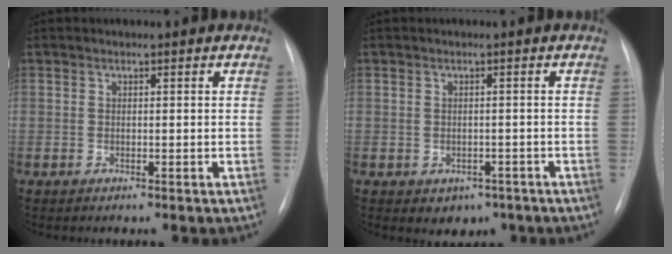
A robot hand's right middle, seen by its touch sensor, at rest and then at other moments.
{"total": 3.3, "force": [-1.8, 2.5, 1.2], "torque": [-0.008, 0.006, -0.013]}